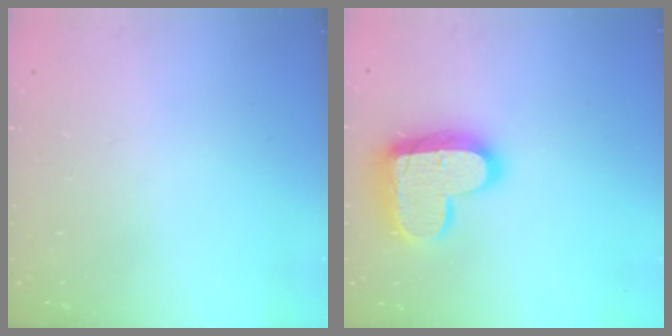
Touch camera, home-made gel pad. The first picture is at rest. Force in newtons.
{"total": 17.7, "press": 17.7, "slide": 1.2}